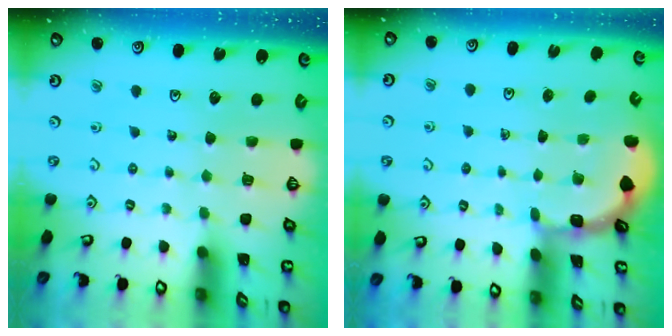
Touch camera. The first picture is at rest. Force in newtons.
{"total": 2.1, "press": 2.1, "slide": 0.2}